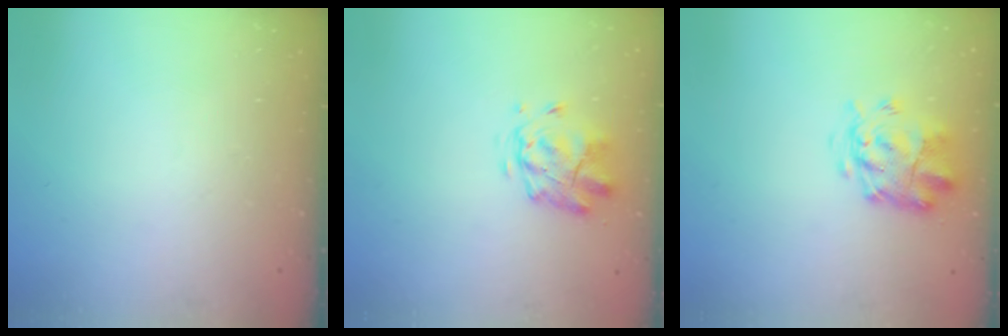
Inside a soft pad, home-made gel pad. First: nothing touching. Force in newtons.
{"total": 2.7, "press": 2.4, "slide": 1.3}
{"total": 4.6, "press": 4.5, "slide": 0.9}